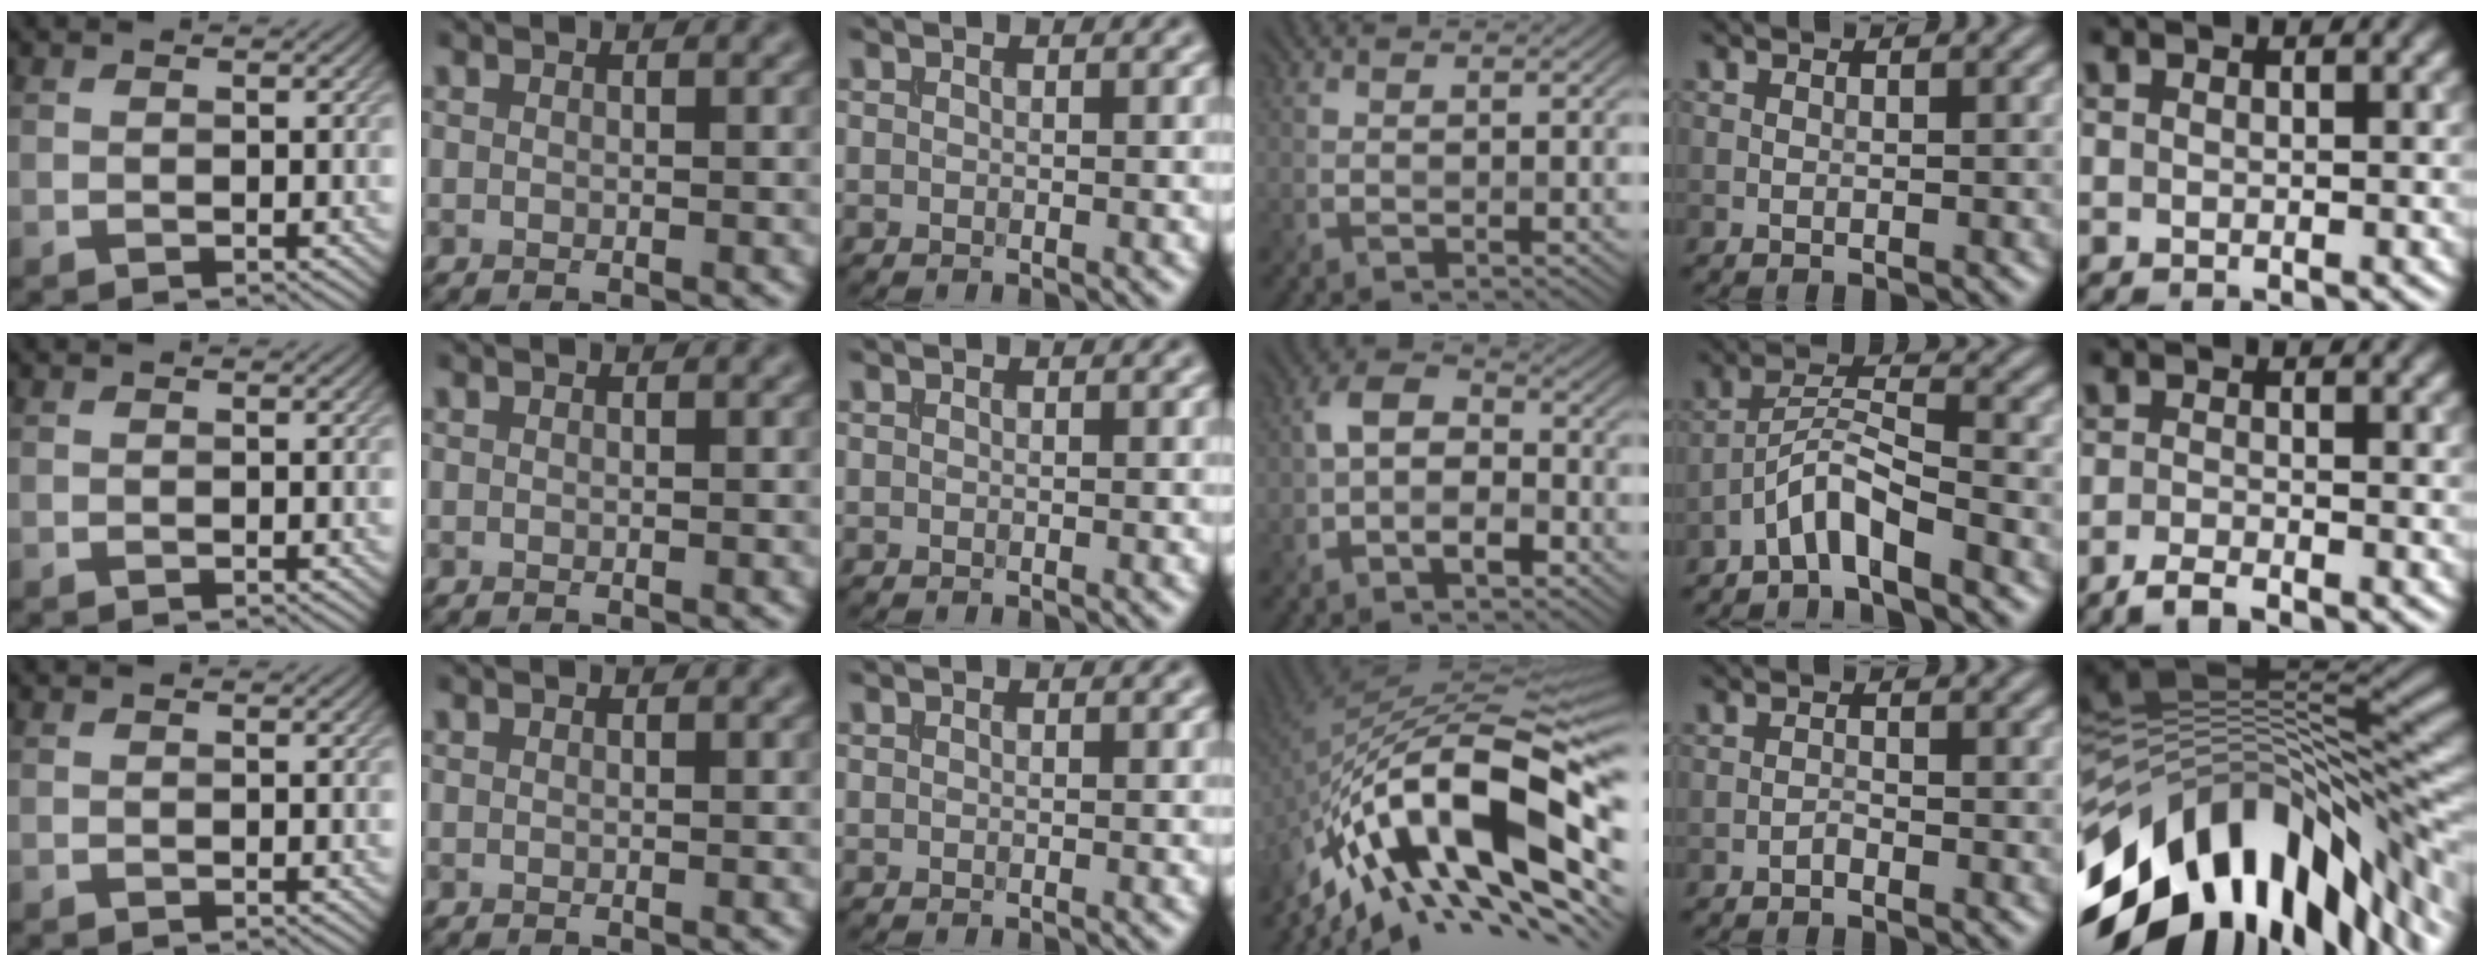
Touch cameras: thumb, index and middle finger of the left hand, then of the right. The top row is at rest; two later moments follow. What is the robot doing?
{"motion": "insert", "object": "file holder"}